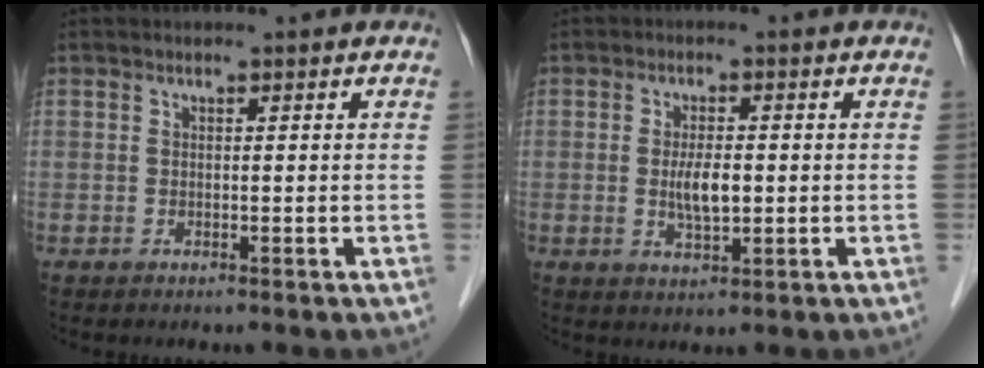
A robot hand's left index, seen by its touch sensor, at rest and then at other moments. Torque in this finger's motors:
{"motor_torque": [0.11, 0.06, 0.13, 0.07]}